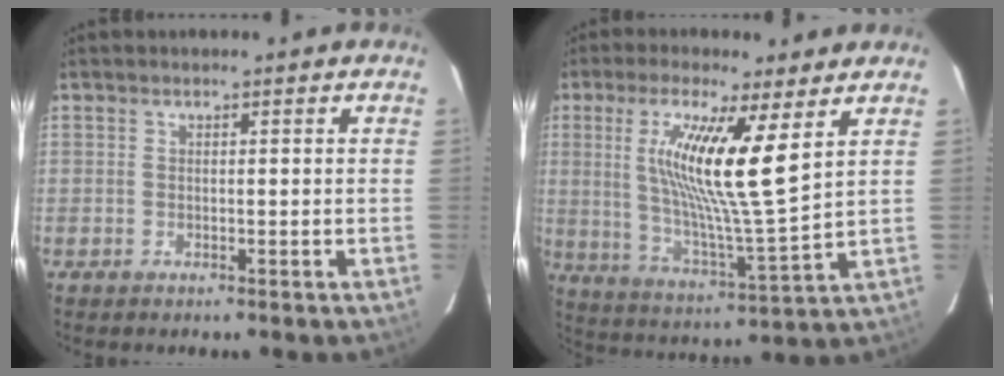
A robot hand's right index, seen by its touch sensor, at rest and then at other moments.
{"total": 15.6, "force": [5.7, 0.8, 14.5], "torque": [-0.265, -0.013, 0.108]}